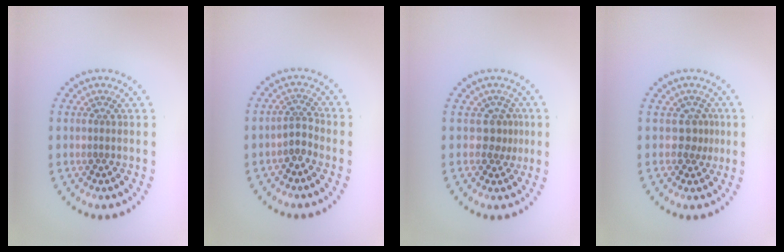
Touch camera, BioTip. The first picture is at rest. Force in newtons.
{"total": 1.7, "press": 1.1, "slide": 1.3}
{"total": 1.8, "press": 1.3, "slide": 1.2}
{"total": 1.6, "press": 1.1, "slide": 1.2}